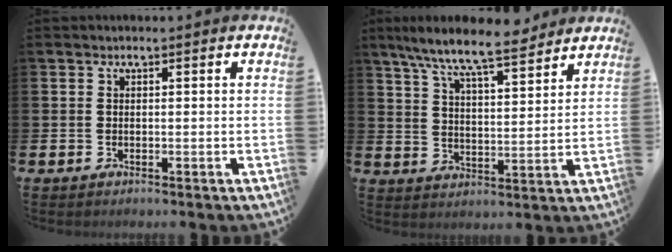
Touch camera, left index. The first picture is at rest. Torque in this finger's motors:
{"motor_torque": [1.04, -1.09, 1.06, 0.21]}